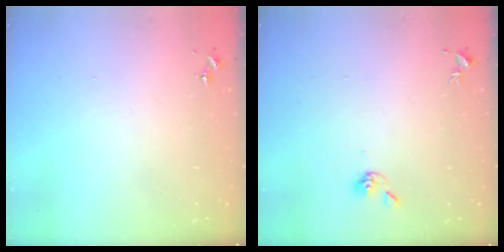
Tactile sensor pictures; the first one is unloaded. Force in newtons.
{"total": 5.6, "press": 5.6, "slide": 1.0}